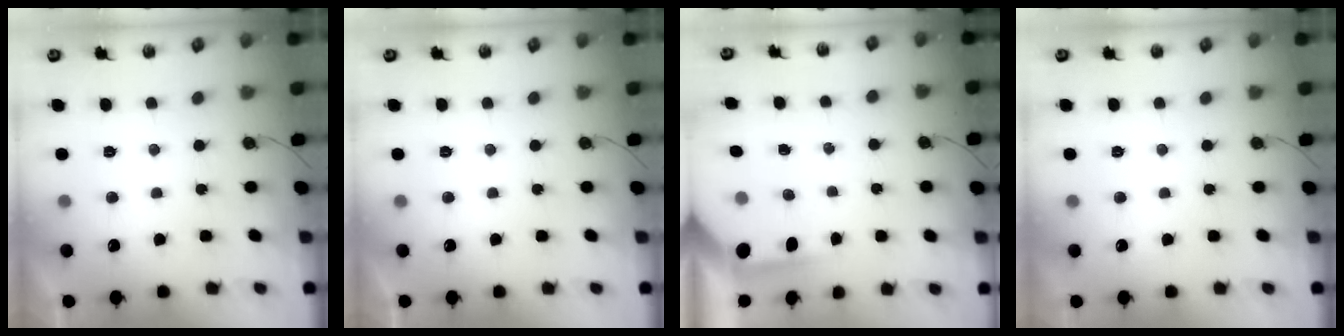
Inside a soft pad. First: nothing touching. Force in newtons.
{"total": 0.0}
{"total": 3.7, "press": 3.7, "slide": 0.3}
{"total": 0.0}